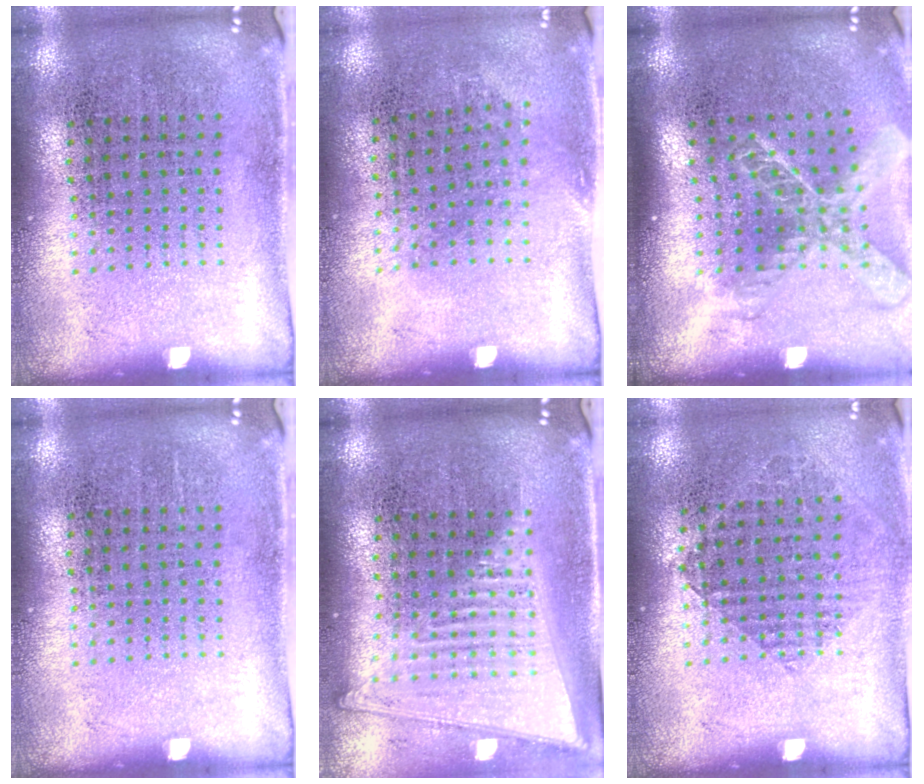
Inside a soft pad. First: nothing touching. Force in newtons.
{"total": 0.7, "press": 0.6, "slide": 0.5}
{"total": 1.9, "press": 1.5, "slide": 1.3}
{"total": 0.0}
{"total": 1.8, "press": 1.6, "slide": 0.9}
{"total": 0.8, "press": 0.7, "slide": 0.3}